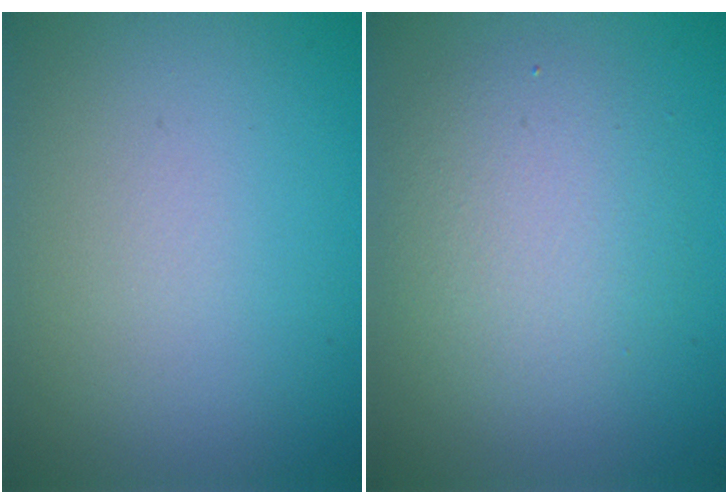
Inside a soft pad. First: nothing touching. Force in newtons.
{"total": 4.0, "press": 4.0, "slide": 0.3}